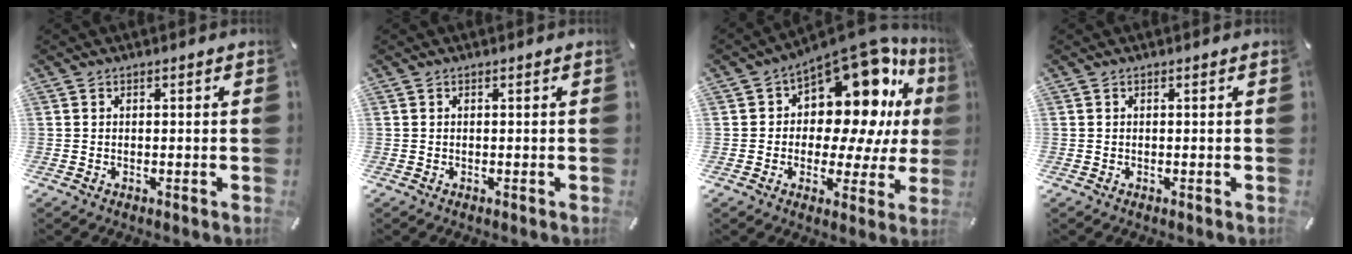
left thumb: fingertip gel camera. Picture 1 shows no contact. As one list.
[{"total": 0.0}, {"total": 18.0, "force": [8.6, 10.3, 12.0], "torque": [-0.160, -0.091, 0.141]}, {"total": 0.0}]